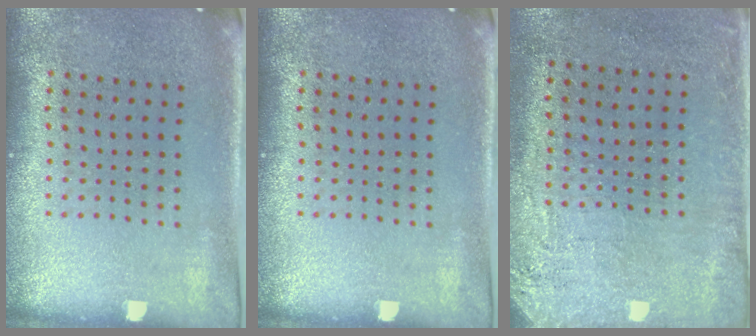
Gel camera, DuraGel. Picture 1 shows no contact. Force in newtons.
{"total": 0.0}
{"total": 2.7, "press": 2.3, "slide": 1.4}